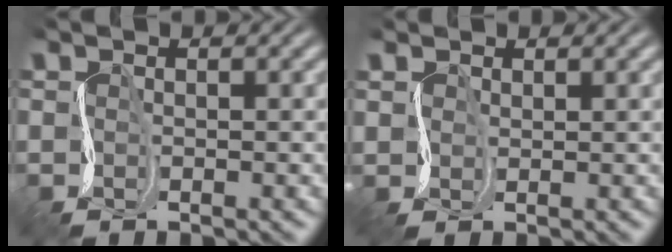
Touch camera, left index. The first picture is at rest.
{"total": 1.3, "force": [1.0, 0.6, -0.4], "torque": [0.004, 0.003, 0.020]}